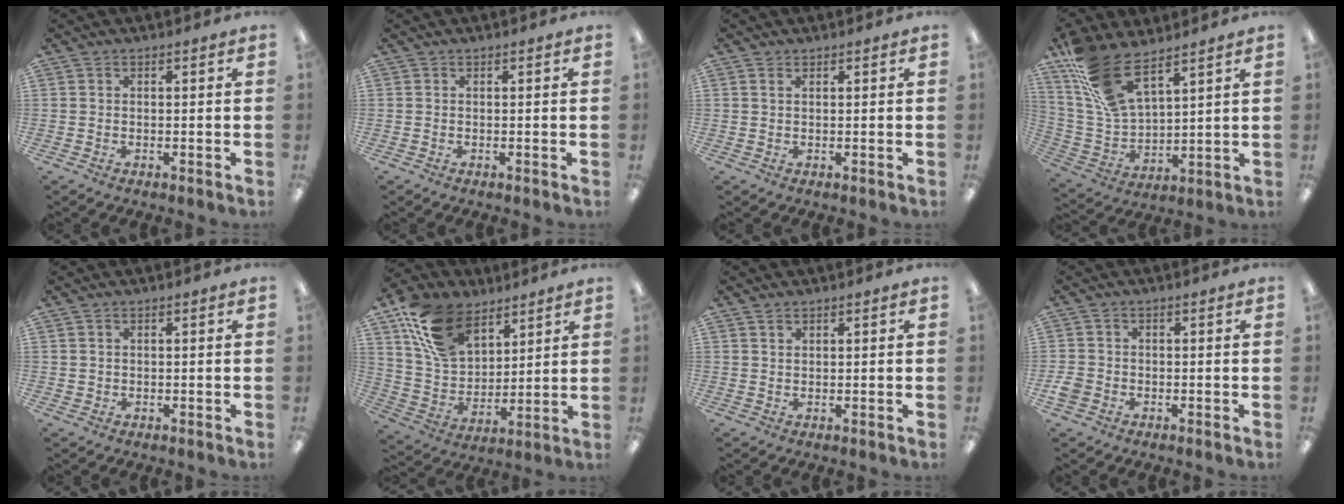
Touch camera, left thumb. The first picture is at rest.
{"total": 0.0}
{"total": 0.9, "force": [0.5, 0.5, 0.6], "torque": [-0.014, 0.003, 0.009]}
{"total": 14.7, "force": [10.4, 5.8, 8.7], "torque": [-0.200, -0.043, 0.196]}
{"total": 1.2, "force": [0.5, 1.1, 0.3], "torque": [-0.006, 0.004, 0.008]}
{"total": 17.2, "force": [10.5, 10.6, 8.6], "torque": [-0.177, -0.034, 0.203]}
{"total": 1.2, "force": [1.0, 0.6, 0.6], "torque": [-0.013, 0.000, 0.018]}
{"total": 3.0, "force": [-1.1, 2.4, 1.3], "torque": [-0.019, 0.007, -0.020]}